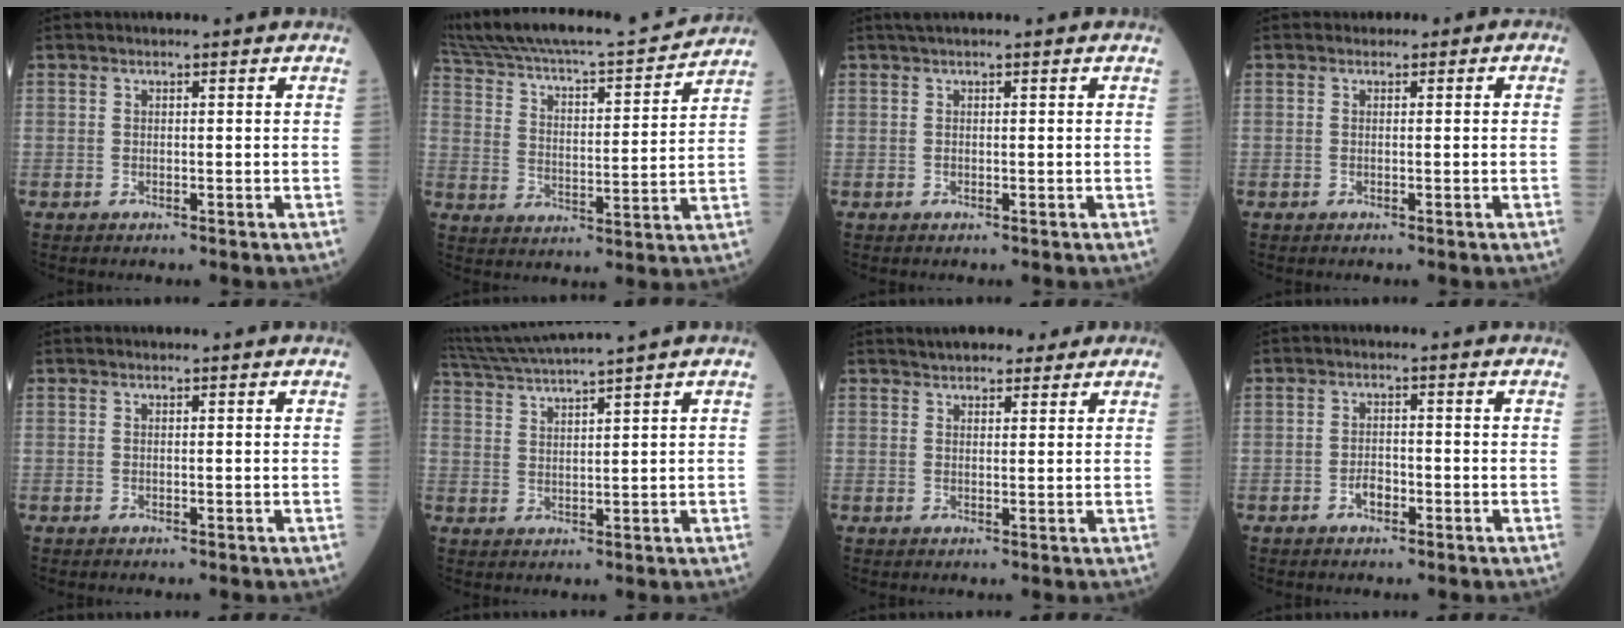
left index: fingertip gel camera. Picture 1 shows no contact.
{"total": 23.0, "force": [21.3, 2.1, 8.5], "torque": [-0.159, -0.003, 0.323]}
{"total": 1.0, "force": [0.7, 0.1, 0.7], "torque": [-0.018, 0.016, 0.014]}
{"total": 0.7, "force": [-0.1, 0.7, 0.2], "torque": [-0.001, 0.003, -0.006]}
{"total": 0.0}
{"total": 9.2, "force": [8.1, -2.1, 3.9], "torque": [-0.074, 0.014, 0.141]}
{"total": 6.7, "force": [5.6, 2.4, 2.8], "torque": [-0.033, 0.025, 0.083]}
{"total": 2.0, "force": [-1.1, 1.0, 1.3], "torque": [-0.021, 0.004, -0.020]}